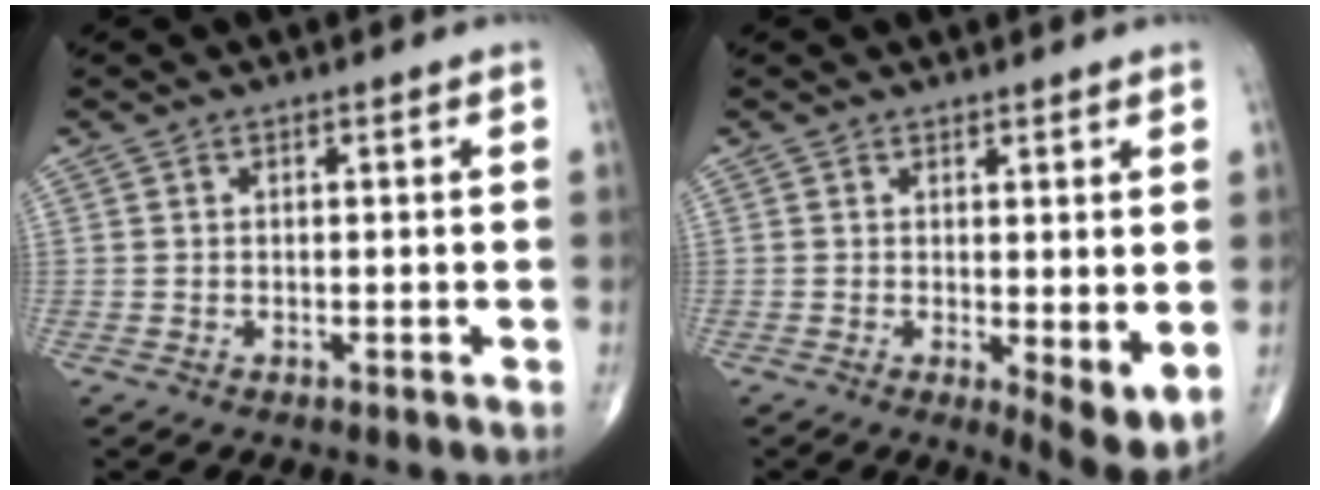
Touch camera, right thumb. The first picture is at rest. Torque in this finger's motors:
{"motor_torque": [-0.28, 0.09, -0.02, -0.17, 0.03]}